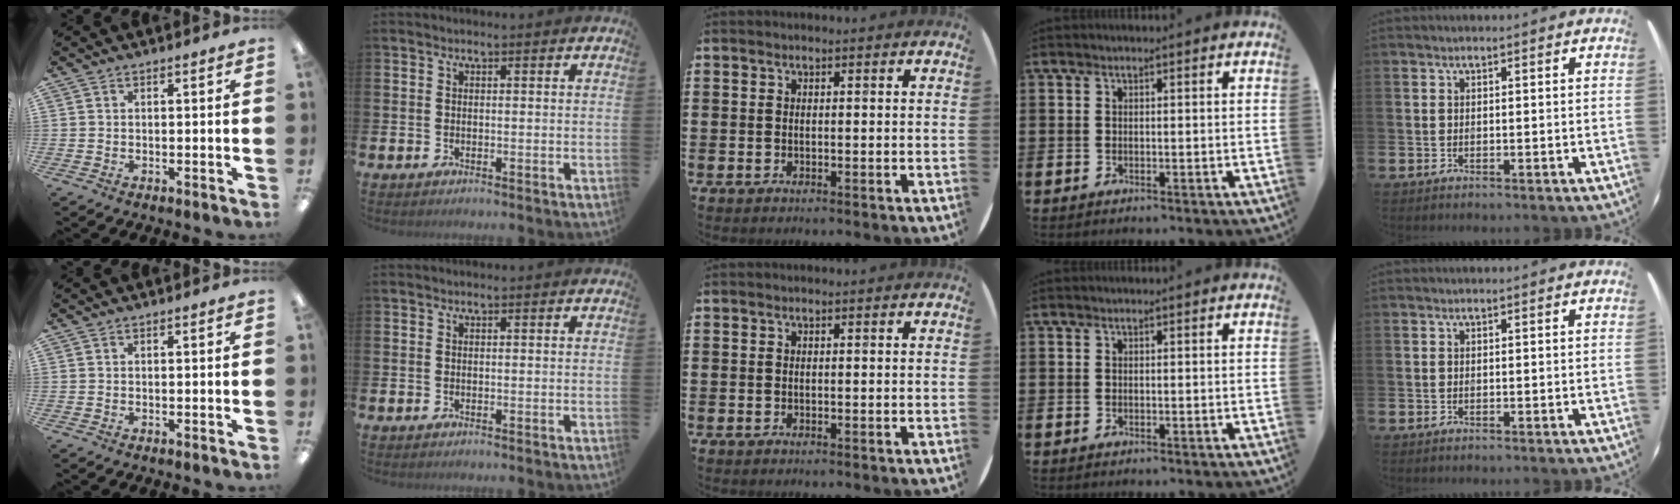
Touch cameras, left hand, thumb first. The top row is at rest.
{}